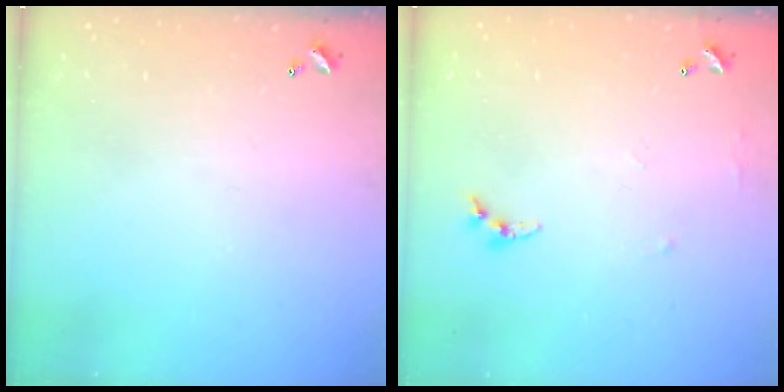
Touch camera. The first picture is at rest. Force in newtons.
{"total": 4.5, "press": 4.5, "slide": 0.5}